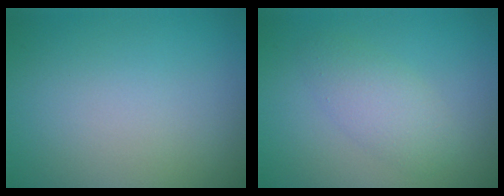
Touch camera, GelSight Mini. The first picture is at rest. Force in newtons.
{"total": 2.7, "press": 2.7, "slide": 0.1}